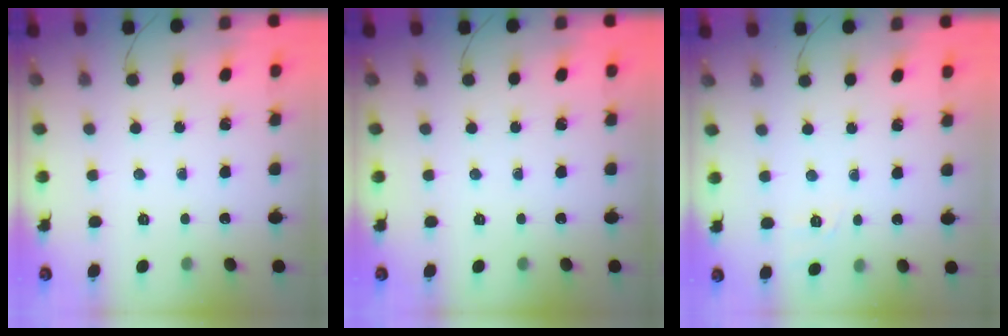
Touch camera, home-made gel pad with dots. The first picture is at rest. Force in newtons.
{"total": 0.0}
{"total": 1.7, "press": 0.3, "slide": 1.6}